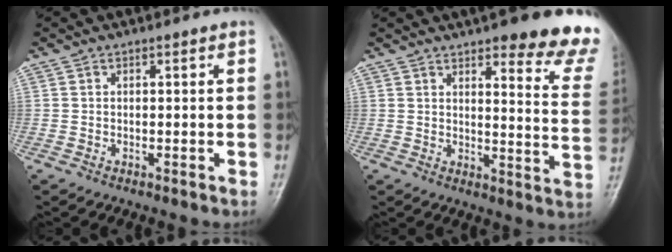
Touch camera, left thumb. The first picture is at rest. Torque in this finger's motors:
{"motor_torque": [0.86, 0.11, 1.37, -1.40, 0.07]}